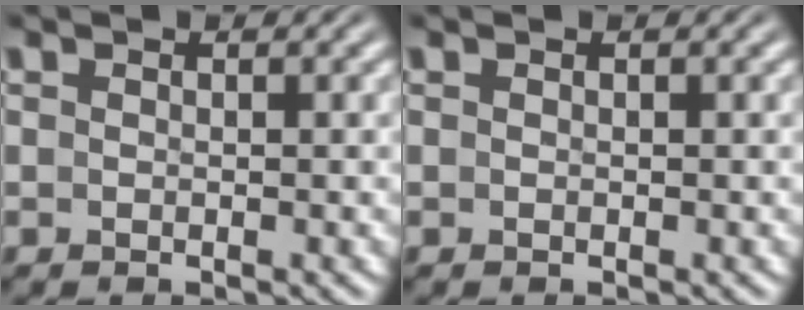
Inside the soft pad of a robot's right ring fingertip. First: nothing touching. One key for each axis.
{"total": 0.0}